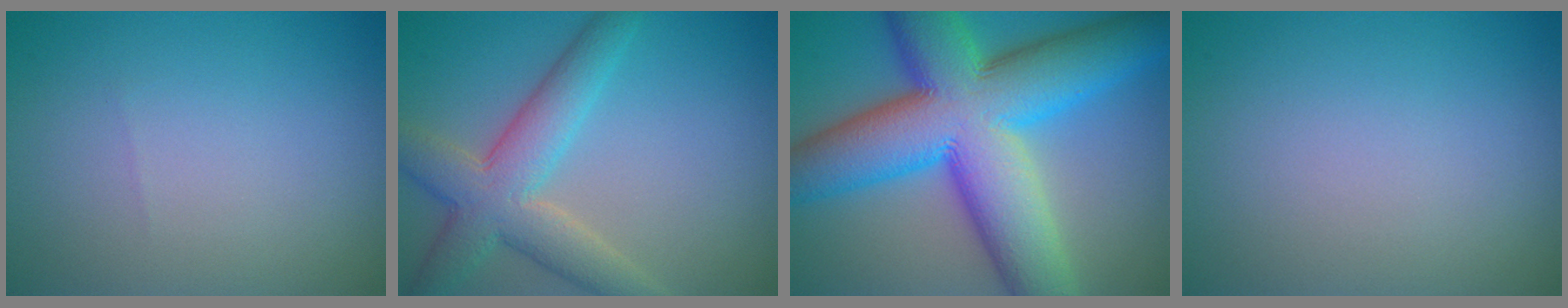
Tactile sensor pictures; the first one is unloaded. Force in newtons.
{"total": 6.2, "press": 6.2, "slide": 0.4}
{"total": 16.3, "press": 16.3, "slide": 0.1}
{"total": 0.0}